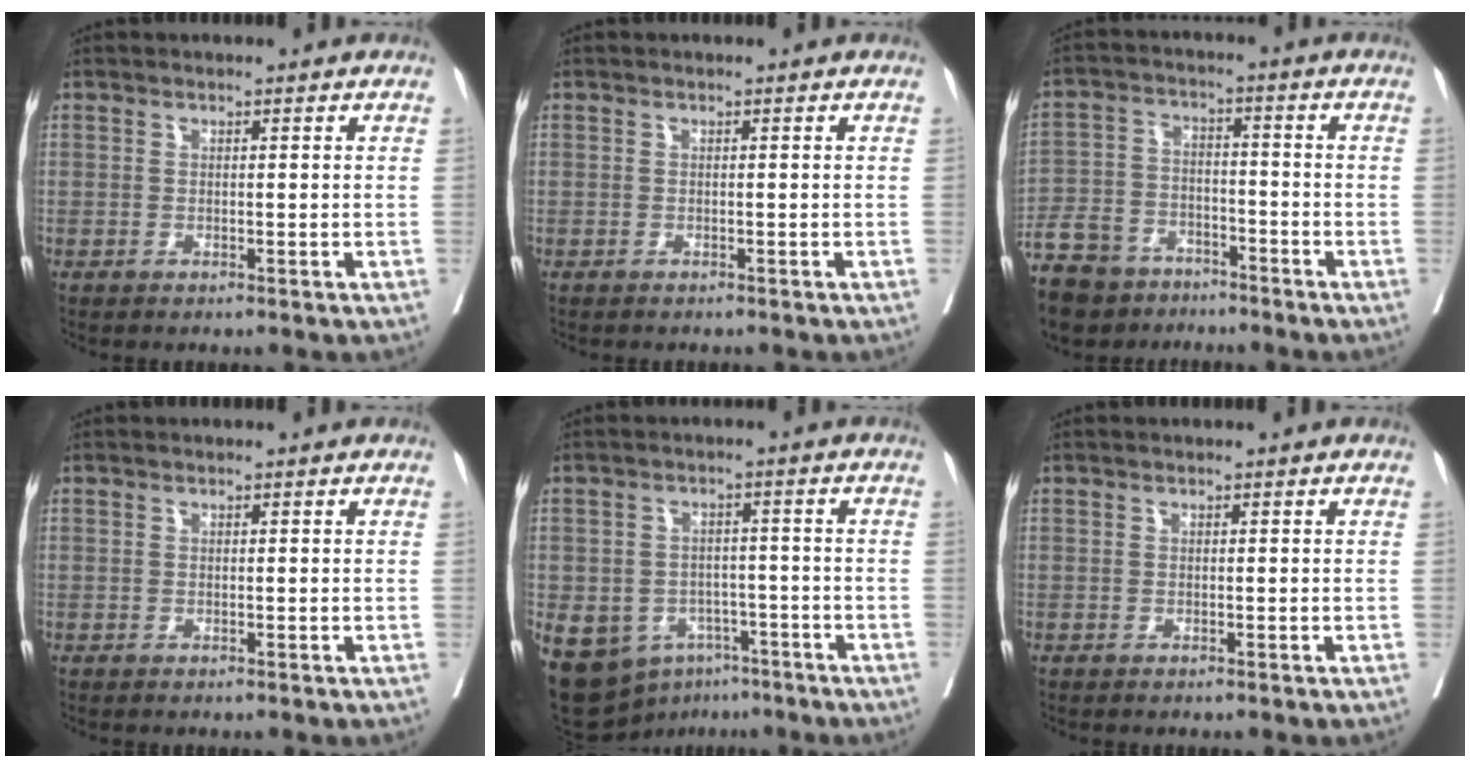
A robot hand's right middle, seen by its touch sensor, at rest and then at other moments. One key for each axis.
{"total": 0.9, "fx": -0.9, "fy": 0.2, "fz": 0.3, "tx": -0.013, "ty": -0.003, "tz": -0.014}
{"total": 13.9, "fx": -10.7, "fy": 7.2, "fz": 5.2, "tx": -0.116, "ty": 0.003, "tz": -0.178}
{"total": 0.0}
{"total": 16.1, "fx": -8.0, "fy": 12.2, "fz": 7.0, "tx": -0.170, "ty": 0.006, "tz": -0.105}
{"total": 0.0}